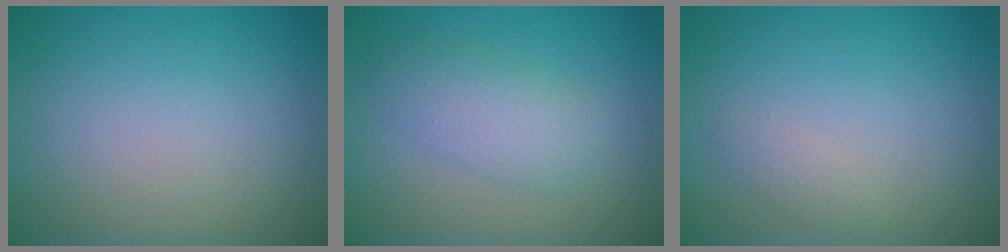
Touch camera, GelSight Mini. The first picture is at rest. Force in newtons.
{"total": 3.7, "press": 3.7, "slide": 0.2}
{"total": 0.9, "press": 0.9, "slide": 0.1}